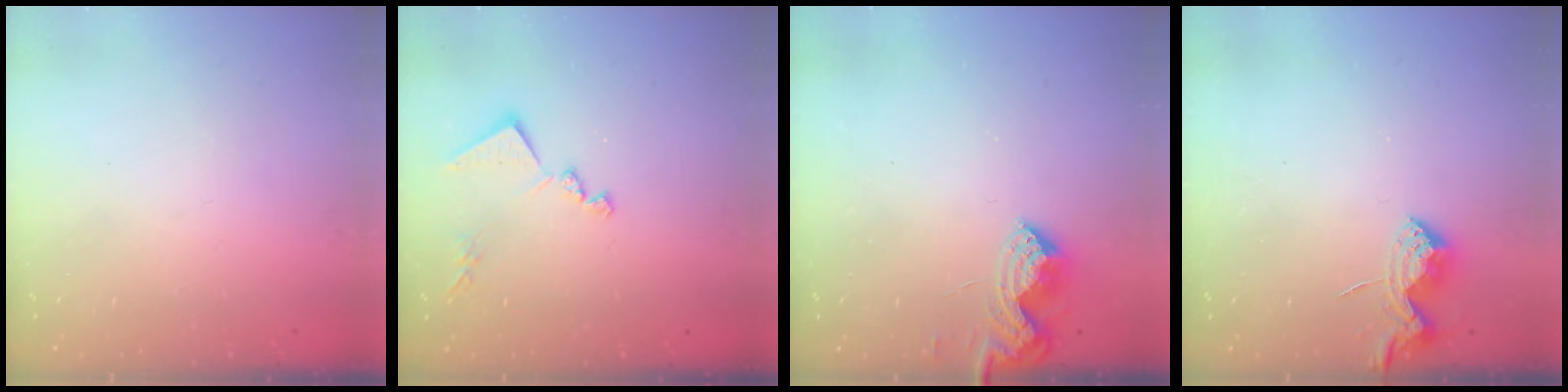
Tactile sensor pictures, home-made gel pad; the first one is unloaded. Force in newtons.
{"total": 11.2, "press": 11.2, "slide": 0.1}
{"total": 7.5, "press": 7.4, "slide": 0.8}
{"total": 8.6, "press": 8.6, "slide": 1.0}